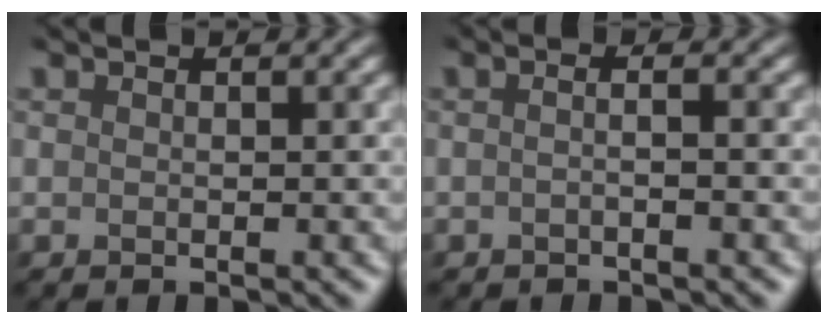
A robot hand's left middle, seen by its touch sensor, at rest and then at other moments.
{"total": 1.3, "force": [-0.3, 0.4, 1.2], "torque": [0.000, -0.003, -0.021]}